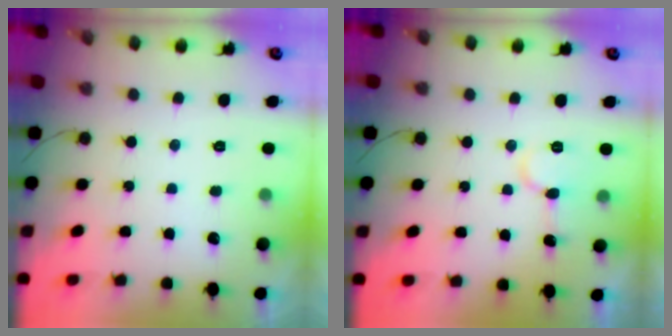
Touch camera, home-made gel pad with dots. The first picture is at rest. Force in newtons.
{"total": 8.1, "press": 8.1, "slide": 0.8}